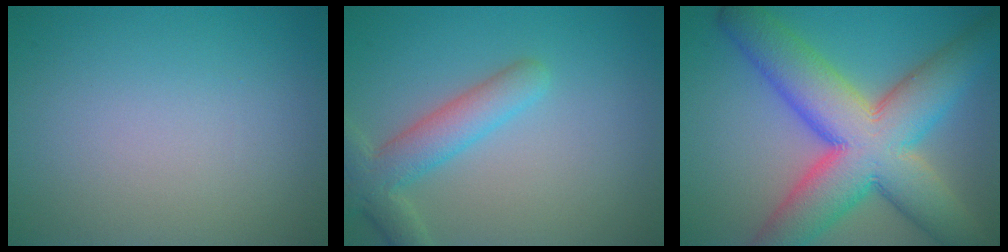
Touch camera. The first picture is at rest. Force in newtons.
{"total": 4.3, "press": 4.3, "slide": 0.3}
{"total": 13.2, "press": 13.2, "slide": 0.4}